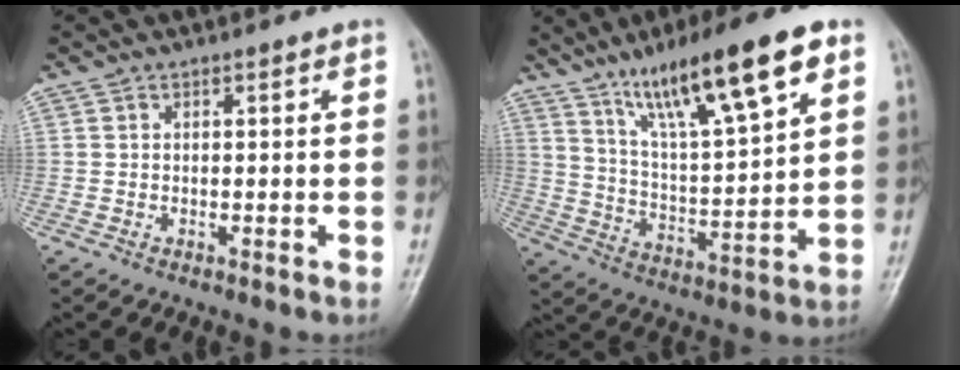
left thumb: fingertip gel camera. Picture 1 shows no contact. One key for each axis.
{"total": 19.4, "fx": 11.3, "fy": 3.7, "fz": 15.3, "tx": -0.238, "ty": -0.040, "tz": 0.200}